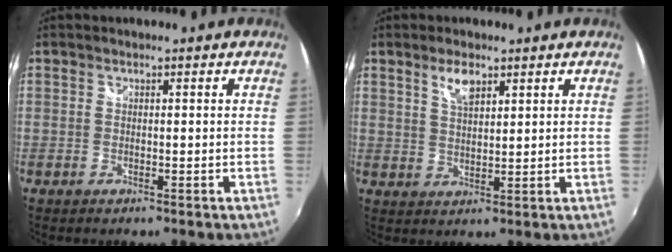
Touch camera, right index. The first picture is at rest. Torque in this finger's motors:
{"motor_torque": [0.33, 0.08, 0.20, 0.06]}